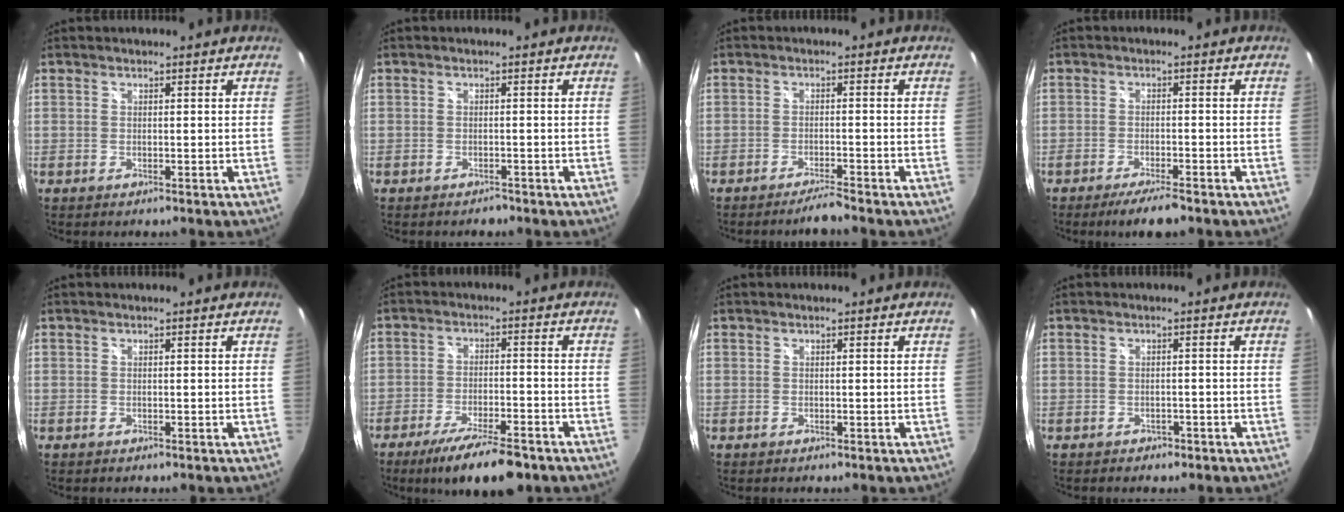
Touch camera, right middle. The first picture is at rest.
{"total": 1.3, "force": [-1.2, 0.5, 0.3], "torque": [-0.007, -0.002, -0.019]}
{"total": 2.9, "force": [-2.7, -0.3, 1.1], "torque": [-0.034, -0.004, -0.051]}
{"total": 5.5, "force": [-4.4, 0.7, 3.2], "torque": [-0.070, -0.009, -0.076]}
{"total": 0.0}
{"total": 11.3, "force": [-8.4, 2.8, 7.0], "torque": [-0.139, -0.021, -0.137]}
{"total": 0.0}
{"total": 2.3, "force": [-1.7, 1.4, 0.7], "torque": [-0.016, -0.006, -0.022]}